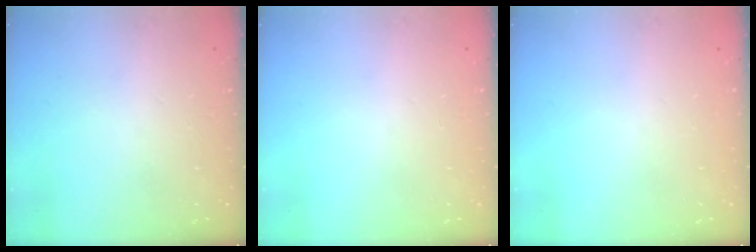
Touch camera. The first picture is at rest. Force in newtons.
{"total": 0.0}
{"total": 0.0}